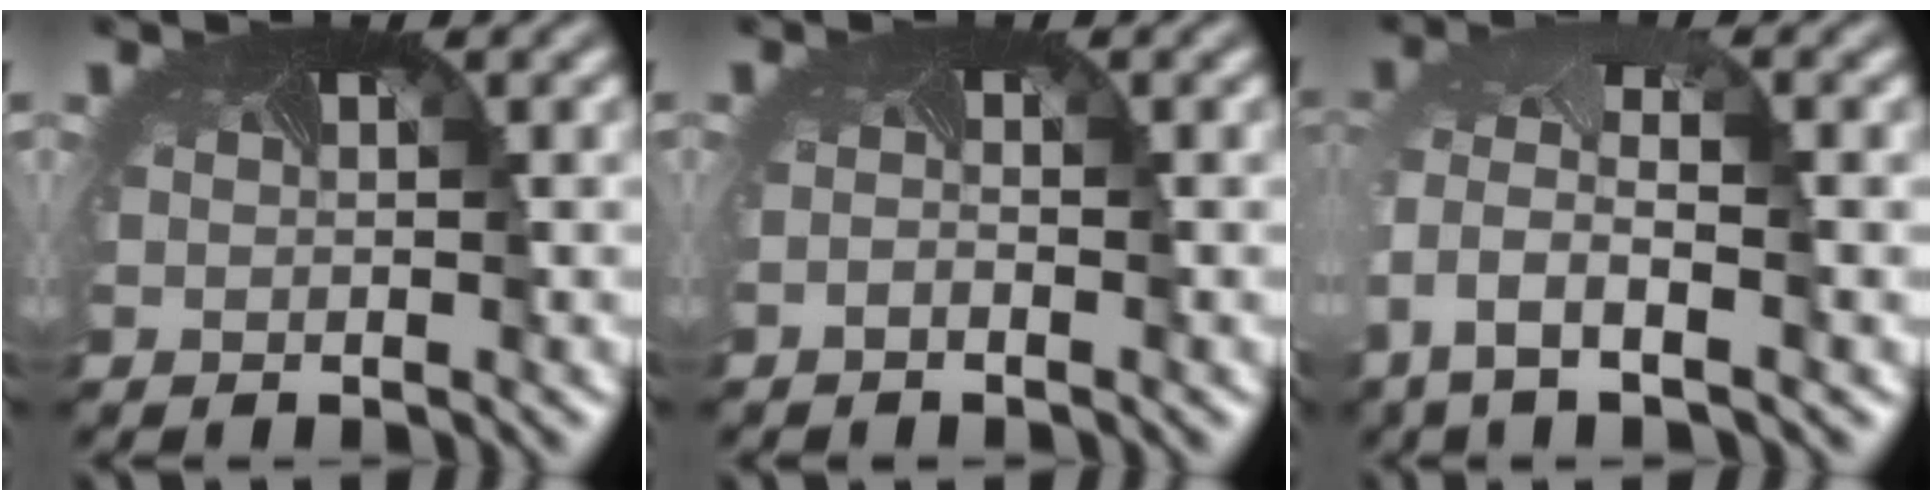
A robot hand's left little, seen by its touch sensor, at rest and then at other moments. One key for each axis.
{"total": 0.7, "fx": -0.5, "fy": -0.4, "fz": -0.2, "tx": -0.006, "ty": -0.005, "tz": -0.014}
{"total": 6.6, "fx": -2.1, "fy": 3.3, "fz": 5.4, "tx": -0.147, "ty": -0.018, "tz": -0.038}